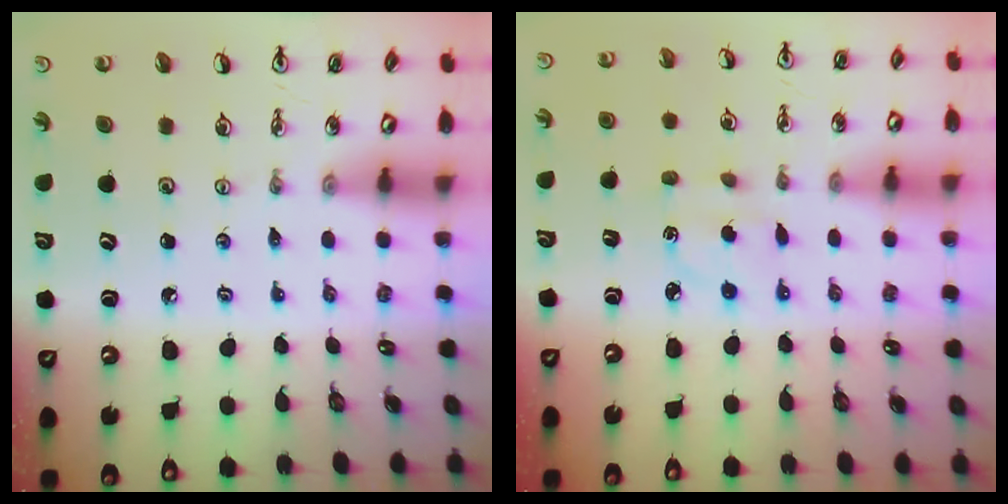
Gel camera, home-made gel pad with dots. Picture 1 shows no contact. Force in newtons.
{"total": 2.4, "press": 2.2, "slide": 0.8}